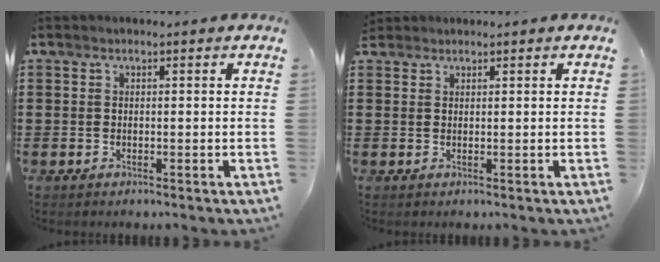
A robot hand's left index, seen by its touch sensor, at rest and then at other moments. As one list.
[{"total": 0.9, "force": [0.9, 0.3, 0.1], "torque": [-0.004, 0.002, 0.017]}]